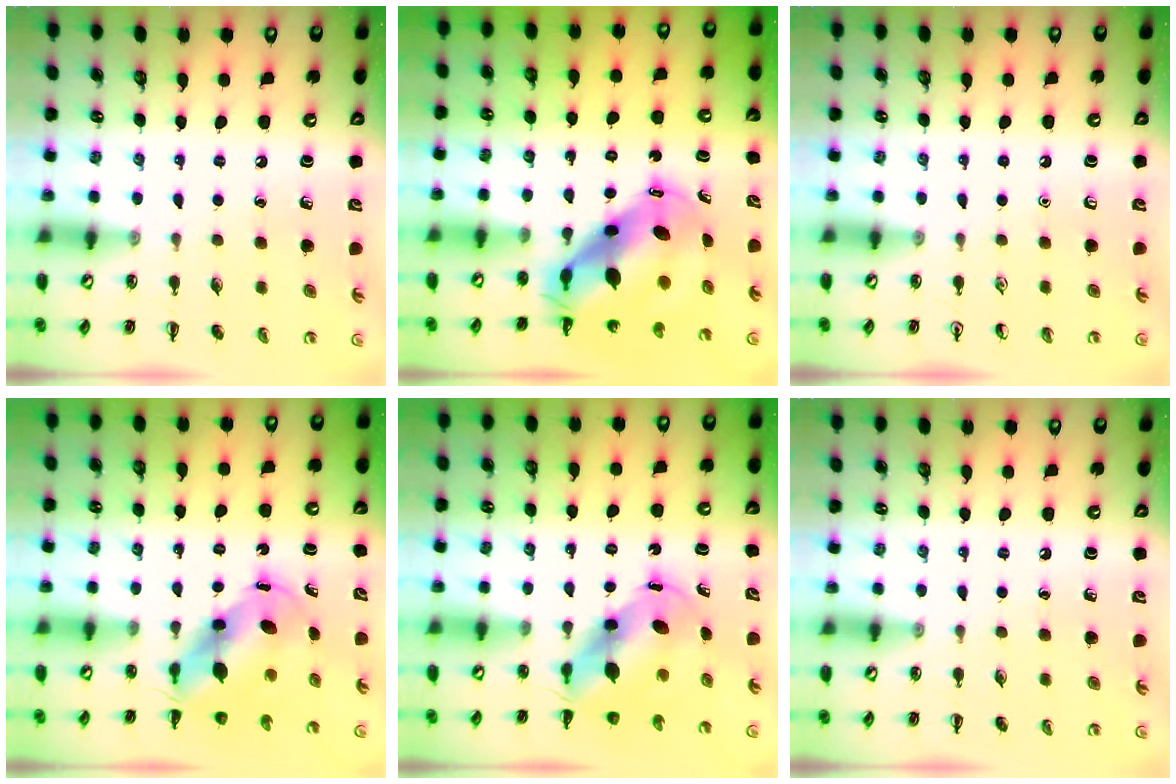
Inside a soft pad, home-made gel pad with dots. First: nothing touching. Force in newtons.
{"total": 11.1, "press": 10.7, "slide": 3.1}
{"total": 0.0}
{"total": 7.0, "press": 6.6, "slide": 2.3}
{"total": 7.0, "press": 6.6, "slide": 2.3}
{"total": 0.0}